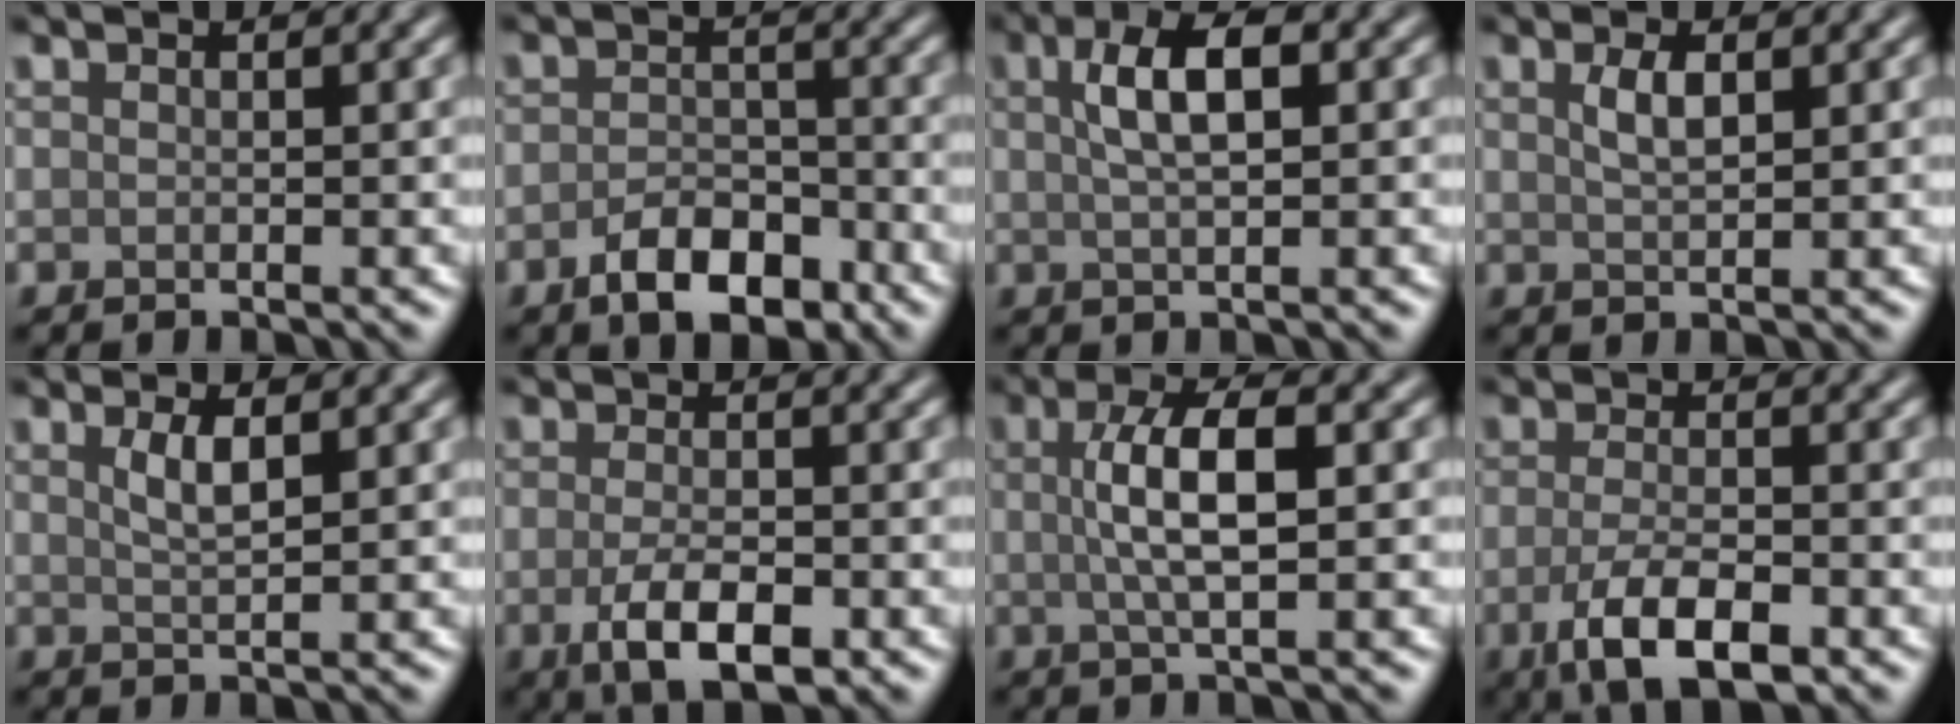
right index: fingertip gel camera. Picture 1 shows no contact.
{"total": 4.5, "force": [-2.6, 2.4, 2.8], "torque": [-0.041, 0.001, -0.046]}
{"total": 4.5, "force": [1.2, 1.5, 4.0], "torque": [-0.072, 0.012, 0.018]}
{"total": 2.0, "force": [0.8, 0.7, 1.7], "torque": [-0.035, 0.002, 0.016]}
{"total": 2.1, "force": [1.0, 0.5, 1.8], "torque": [-0.034, -0.001, 0.018]}
{"total": 4.6, "force": [-1.8, 1.7, 3.9], "torque": [-0.075, -0.008, -0.031]}
{"total": 5.0, "force": [0.5, 1.3, 4.8], "torque": [-0.090, 0.007, 0.009]}
{"total": 5.5, "force": [-2.4, 2.0, 4.5], "torque": [-0.091, -0.007, -0.045]}